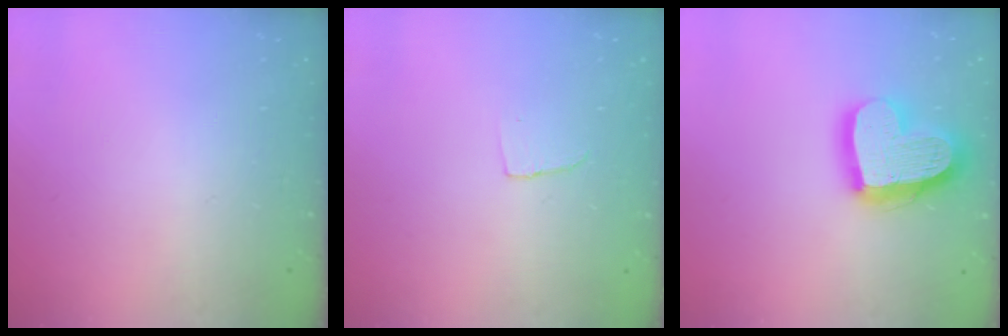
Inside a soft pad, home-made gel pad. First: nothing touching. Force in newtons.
{"total": 4.2, "press": 4.2, "slide": 0.3}
{"total": 20.2, "press": 20.1, "slide": 2.0}